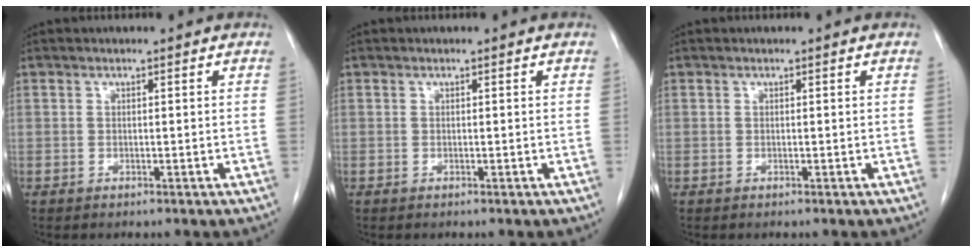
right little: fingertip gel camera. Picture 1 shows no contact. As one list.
[{"total": 0.0}, {"total": 0.0}]